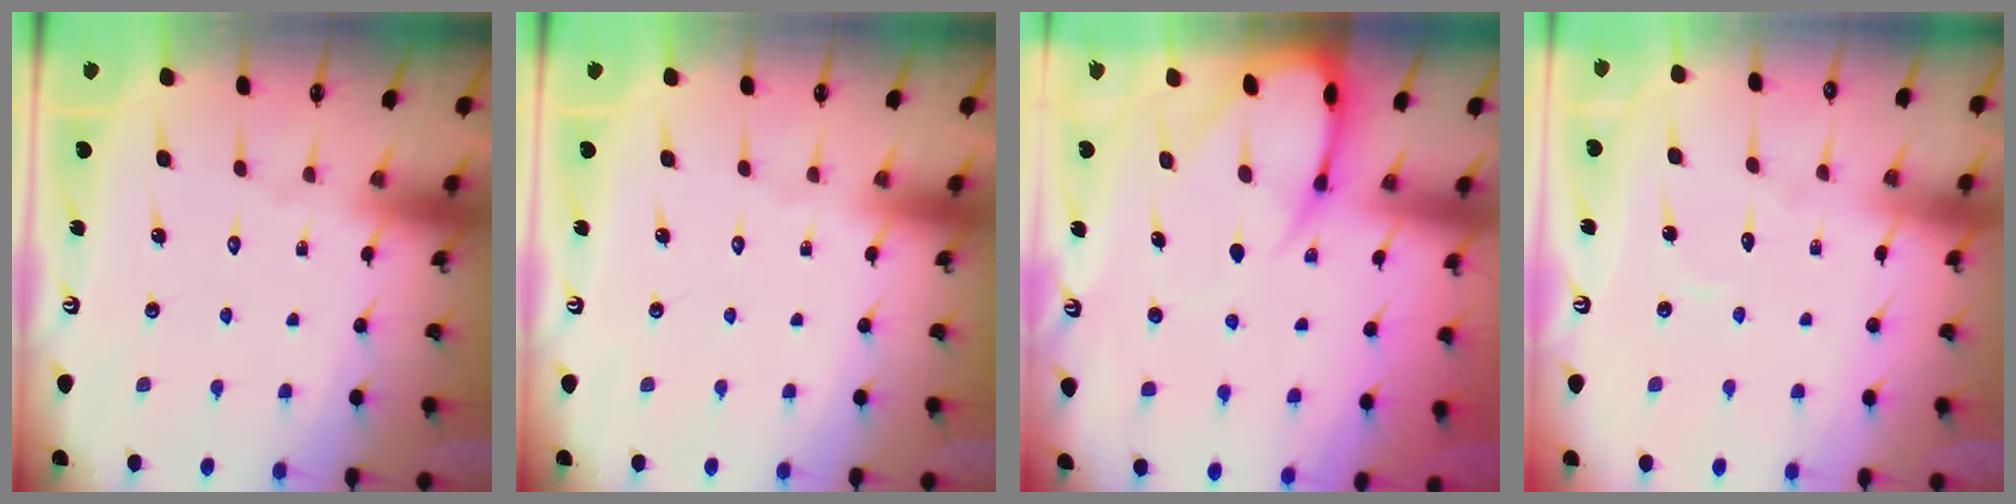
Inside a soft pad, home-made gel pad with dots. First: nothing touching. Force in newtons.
{"total": 0.0}
{"total": 8.2, "press": 8.2, "slide": 0.9}
{"total": 2.9, "press": 2.9, "slide": 0.3}